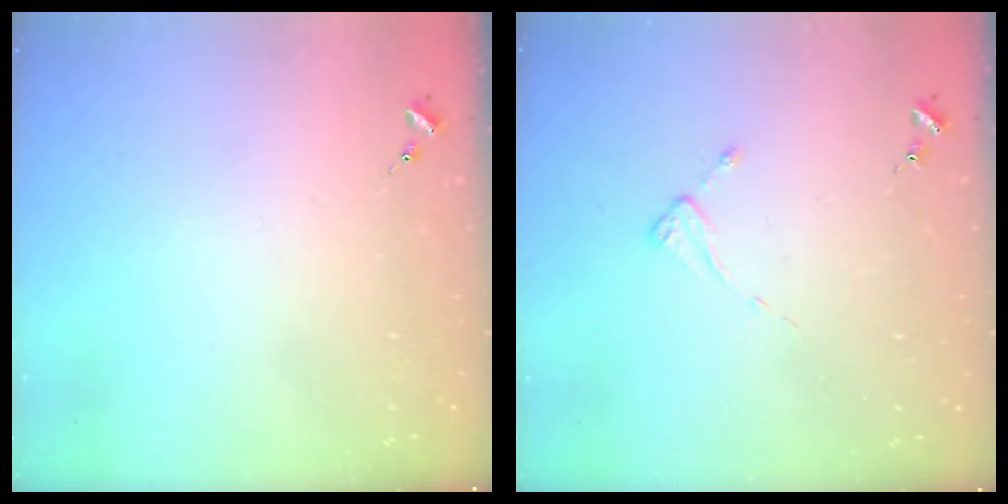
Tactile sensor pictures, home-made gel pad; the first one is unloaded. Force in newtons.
{"total": 2.0, "press": 2.0, "slide": 0.3}